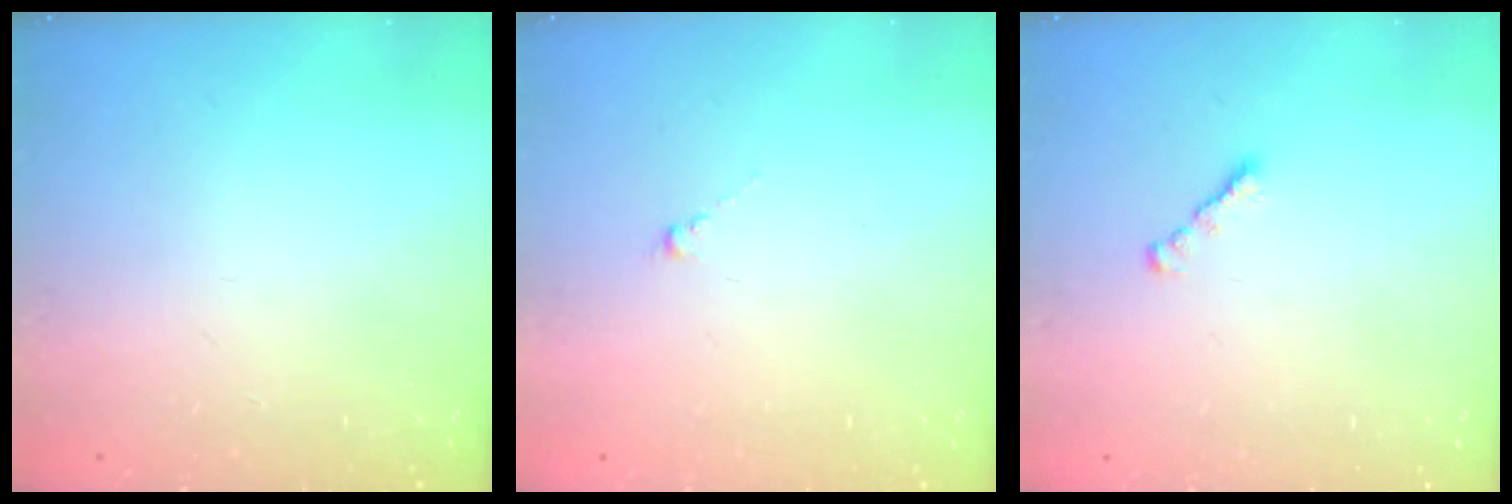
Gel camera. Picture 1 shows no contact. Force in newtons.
{"total": 0.0}
{"total": 1.8, "press": 1.7, "slide": 0.6}